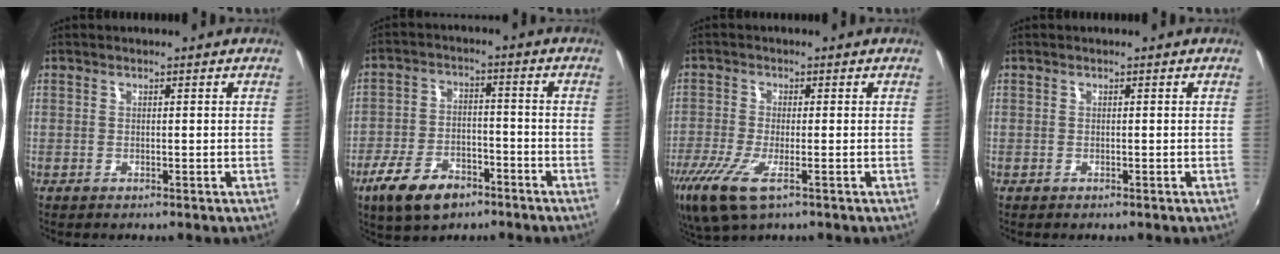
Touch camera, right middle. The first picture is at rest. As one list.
[{"total": 11.2, "force": [-7.1, 5.7, 6.5], "torque": [-0.151, -0.007, -0.125]}, {"total": 9.0, "force": [-5.1, 2.7, 6.9], "torque": [-0.162, -0.036, -0.094]}, {"total": 0.0}]